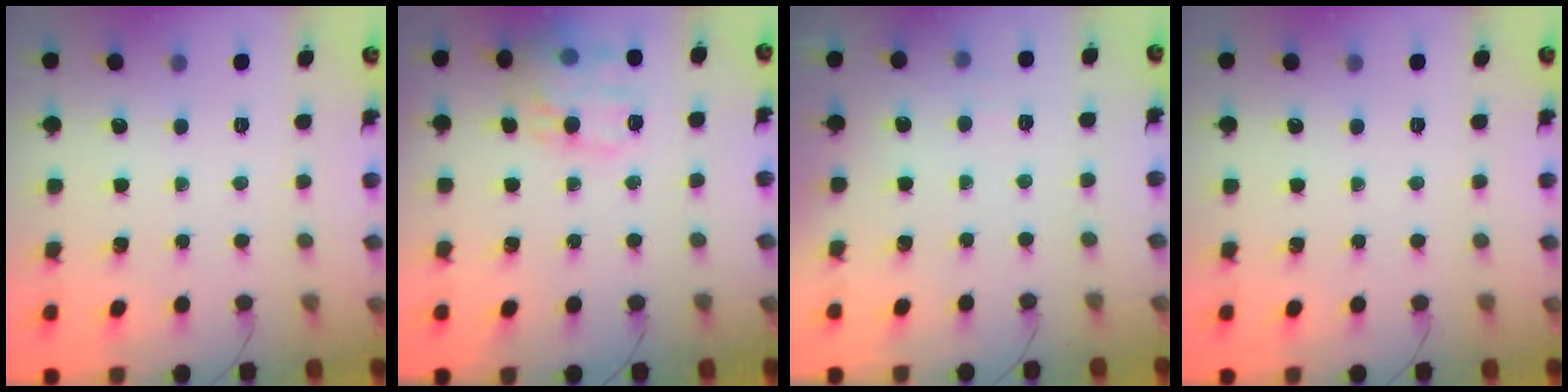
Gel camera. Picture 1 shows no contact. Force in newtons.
{"total": 14.9, "press": 14.9, "slide": 0.7}
{"total": 4.1, "press": 3.9, "slide": 1.0}
{"total": 0.0}